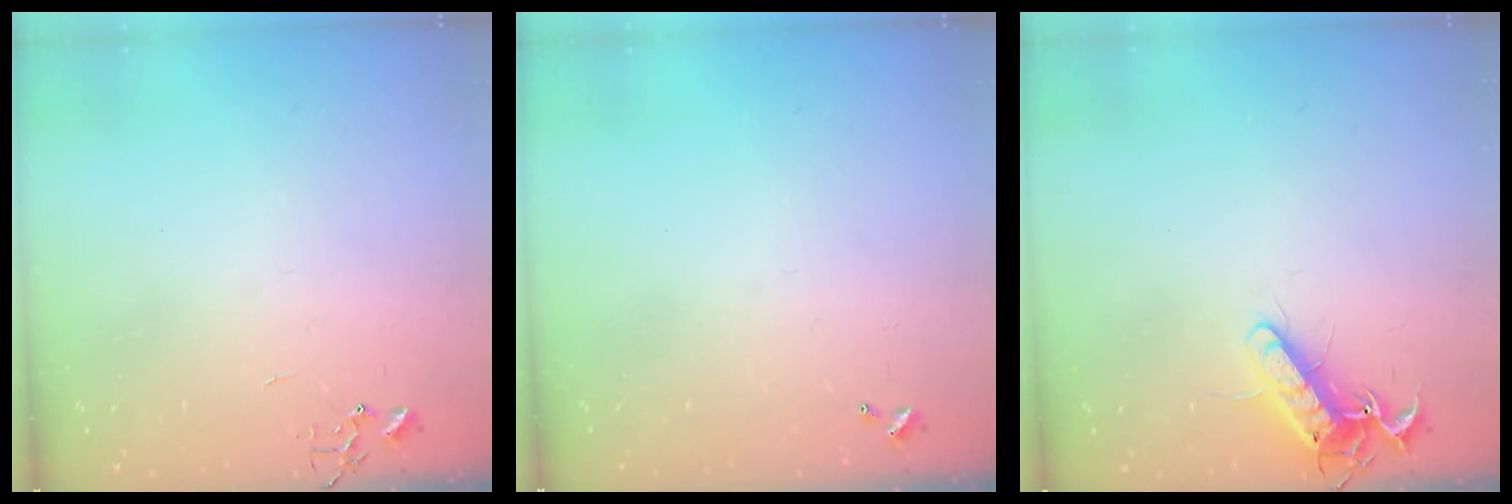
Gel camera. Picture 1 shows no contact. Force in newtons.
{"total": 0.0}
{"total": 13.6, "press": 13.6, "slide": 1.4}